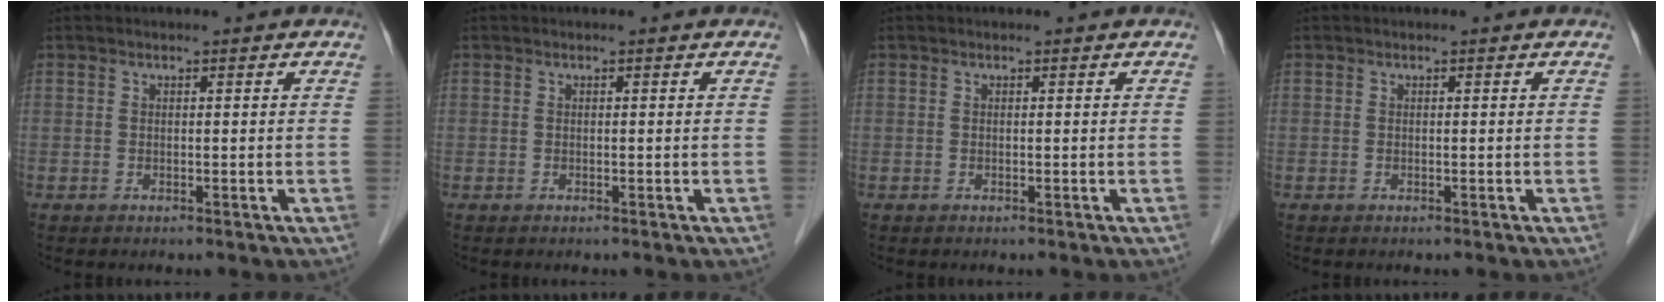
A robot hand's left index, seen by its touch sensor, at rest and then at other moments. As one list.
[{"total": 0.0}, {"total": 0.0}, {"total": 0.0}]